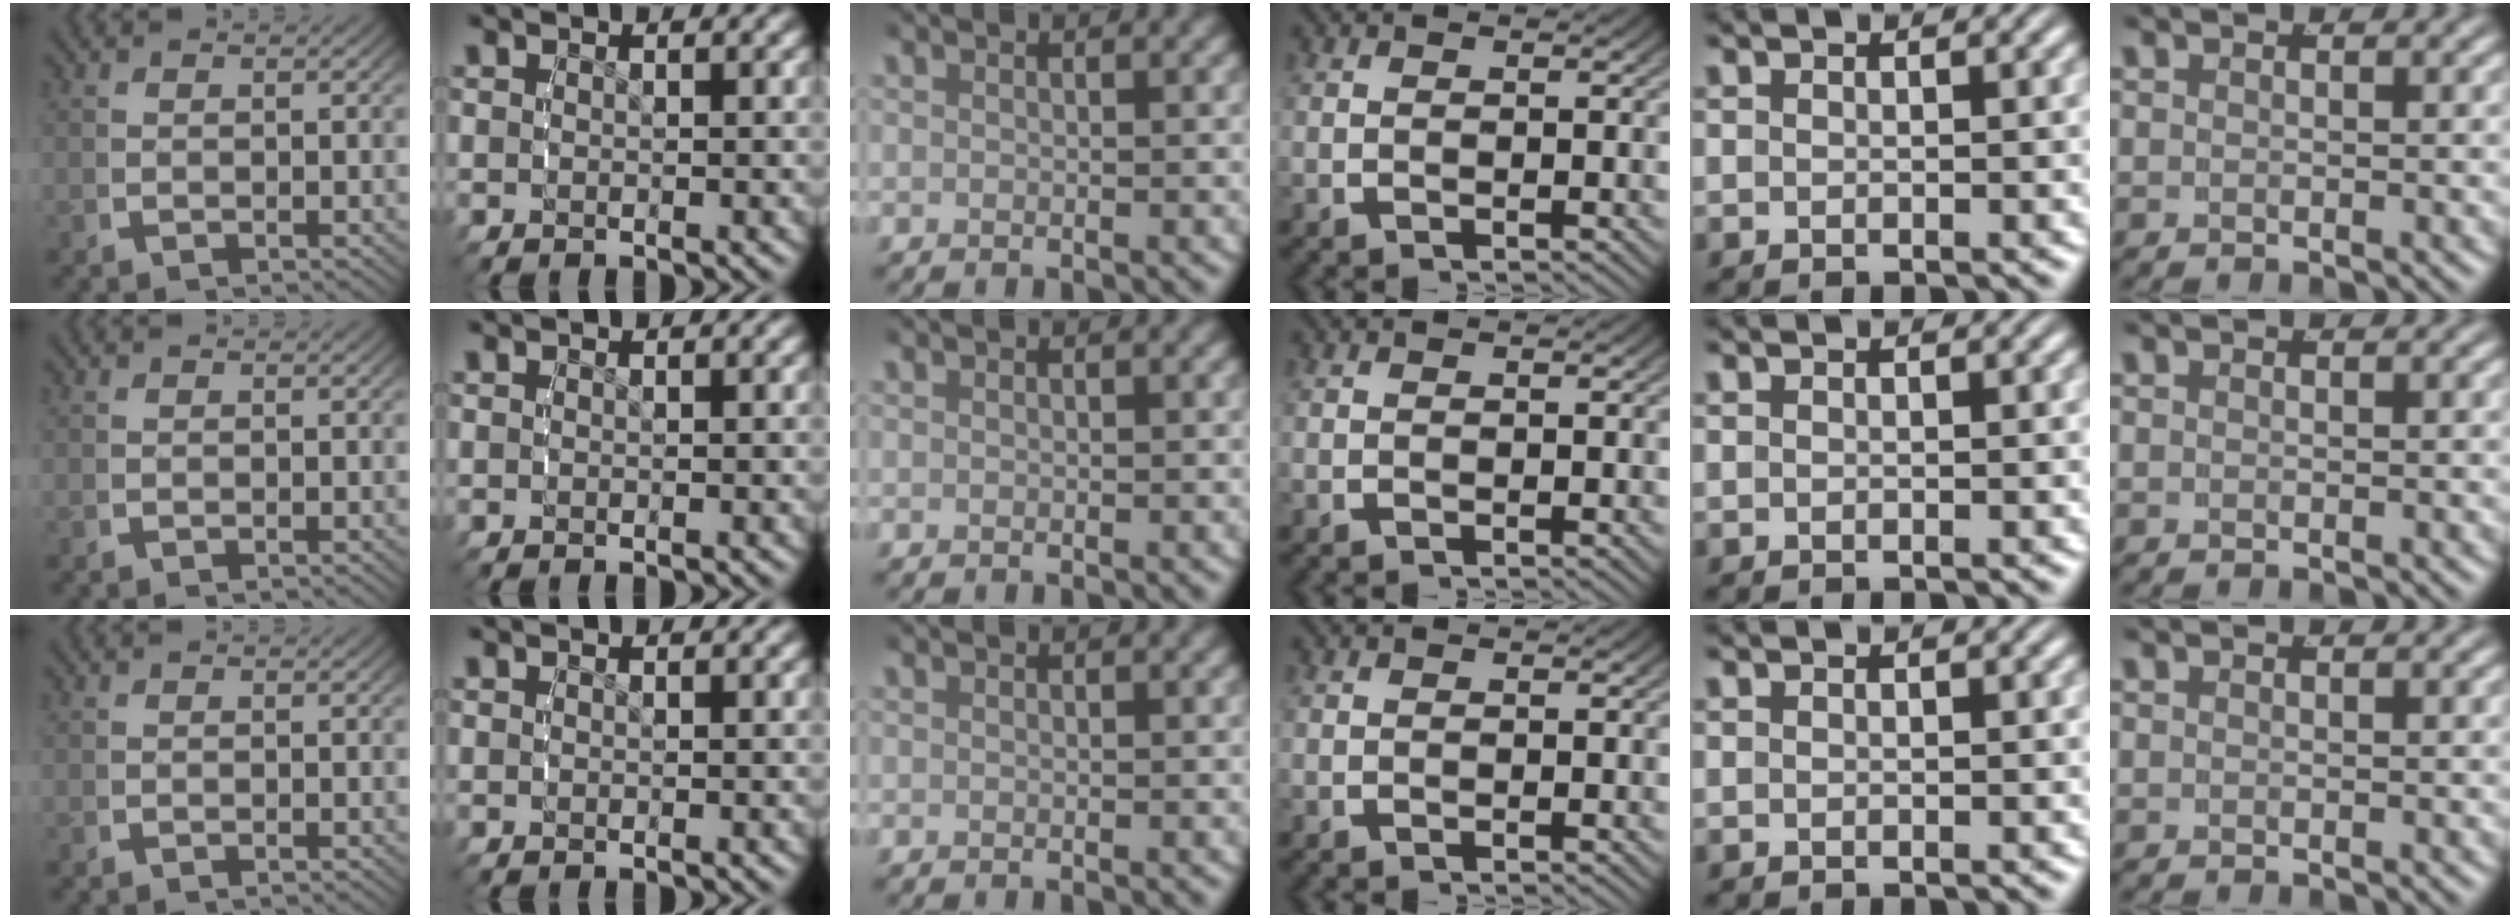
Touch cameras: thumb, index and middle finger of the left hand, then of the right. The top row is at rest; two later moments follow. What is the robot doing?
{"motion": "reach", "object": "napkin"}